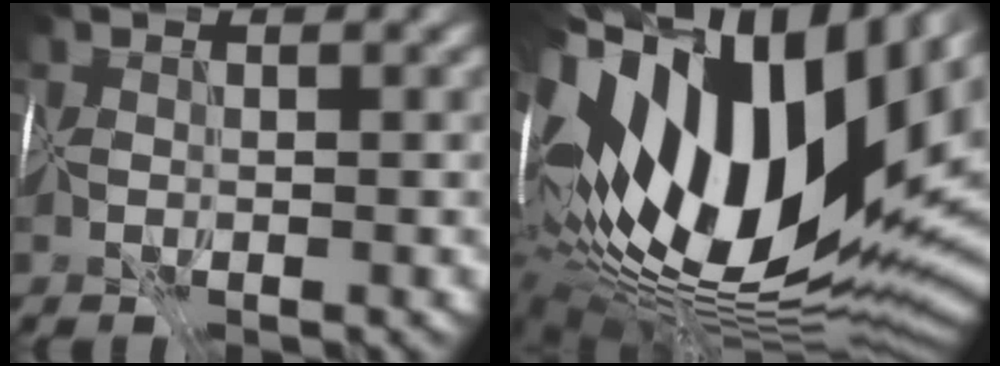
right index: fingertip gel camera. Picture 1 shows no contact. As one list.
[{"total": 19.0, "force": [3.8, 9.2, 16.2], "torque": [-0.311, 0.006, 0.065]}]